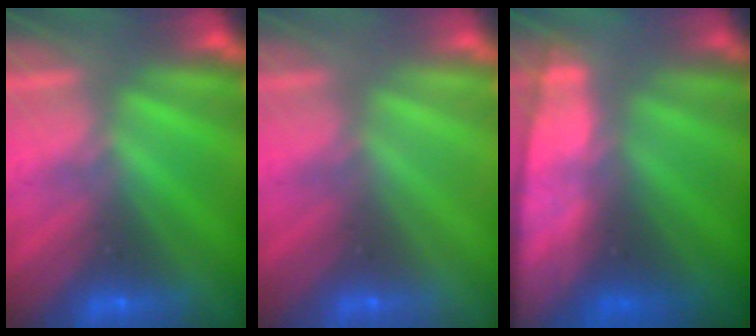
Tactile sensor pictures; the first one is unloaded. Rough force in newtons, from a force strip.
{"total": 2.9}
{"total": 8.9}